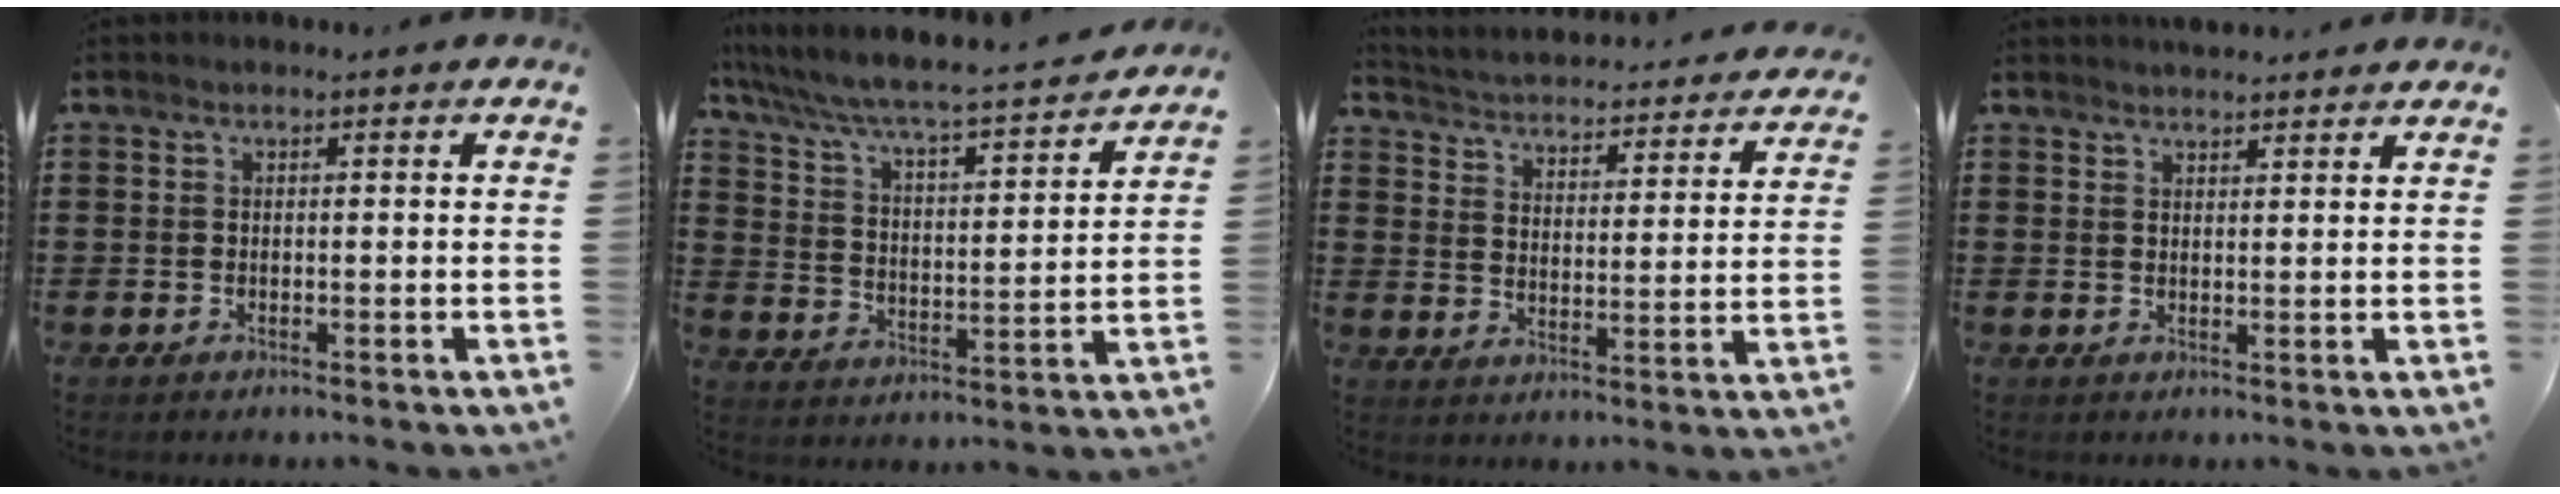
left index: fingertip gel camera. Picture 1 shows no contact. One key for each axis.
{"total": 4.5, "fx": 4.1, "fy": 0.0, "fz": 1.9, "tx": -0.061, "ty": -0.041, "tz": 0.056}
{"total": 2.8, "fx": 2.7, "fy": -0.2, "fz": 0.1, "tx": -0.023, "ty": -0.033, "tz": 0.037}
{"total": 2.2, "fx": 2.2, "fy": 0.1, "fz": 0.2, "tx": -0.009, "ty": -0.002, "tz": 0.043}